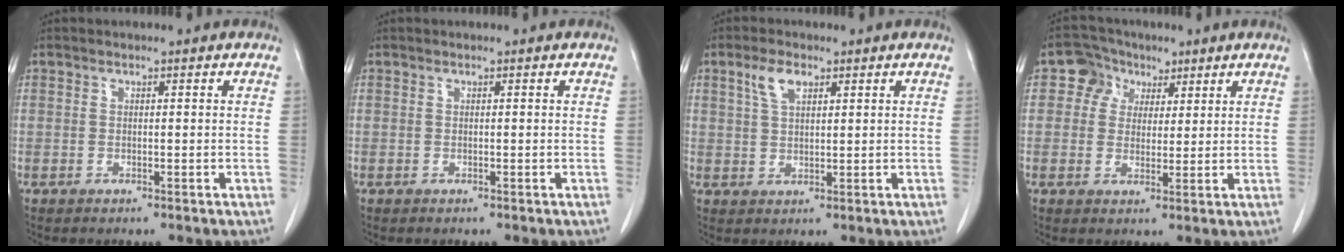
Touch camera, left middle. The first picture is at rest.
{"total": 0.0}
{"total": 3.8, "force": [2.1, 1.7, 2.6], "torque": [-0.059, 0.007, 0.044]}
{"total": 5.1, "force": [2.4, 4.5, 1.0], "torque": [-0.018, 0.021, 0.041]}